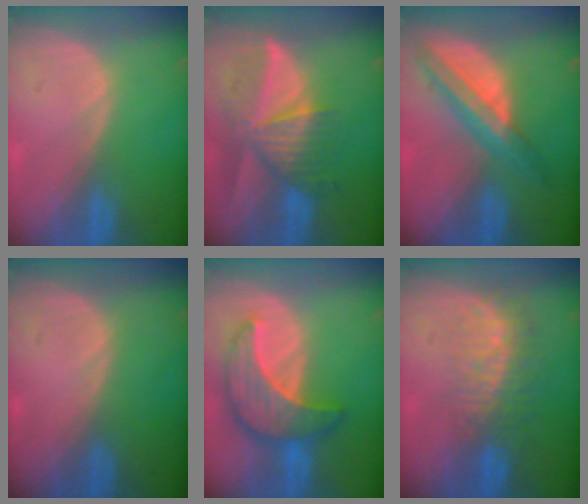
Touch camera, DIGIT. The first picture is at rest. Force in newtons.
{"total": 9.5, "press": 8.5, "slide": 4.3}
{"total": 7.9, "press": 6.6, "slide": 4.3}
{"total": 0.0}
{"total": 9.4, "press": 9.3, "slide": 0.9}
{"total": 8.3, "press": 7.3, "slide": 3.9}